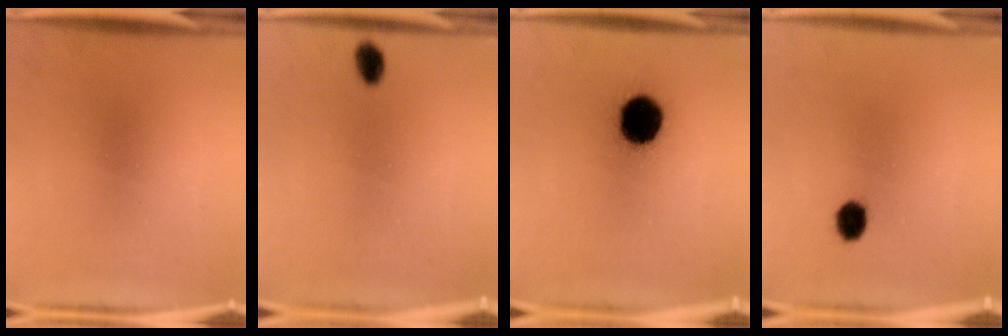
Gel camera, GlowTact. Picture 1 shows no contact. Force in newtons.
{"total": 2.7}
{"total": 14.4}
{"total": 3.9}